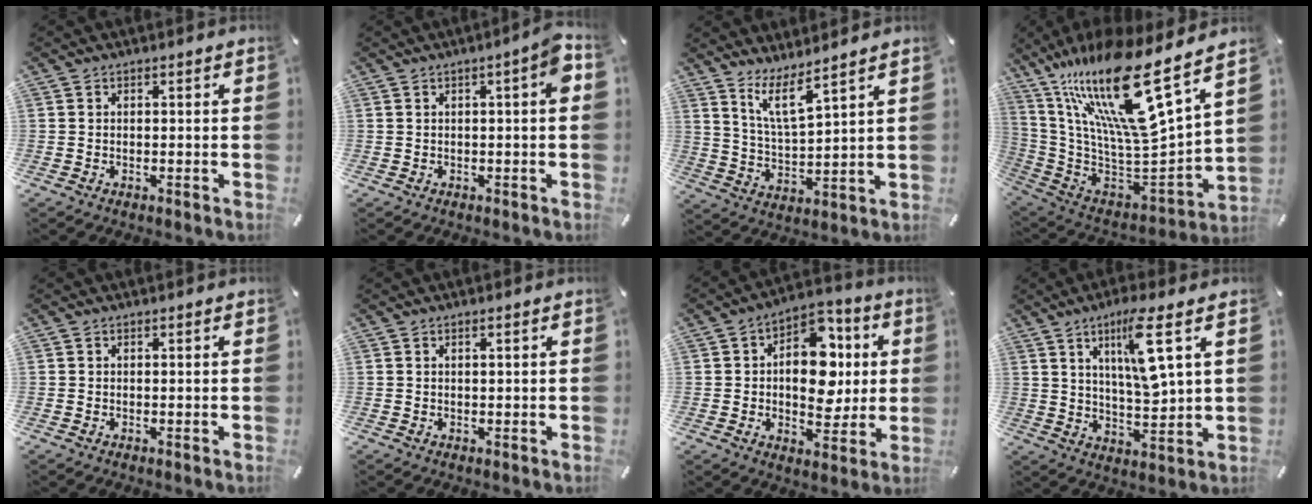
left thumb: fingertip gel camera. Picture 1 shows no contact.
{"total": 5.5, "force": [0.7, 1.1, 5.3], "torque": [-0.072, -0.007, 0.009]}
{"total": 8.6, "force": [6.8, 1.7, 5.1], "torque": [-0.118, -0.028, 0.124]}
{"total": 25.4, "force": [16.1, 5.5, 18.8], "torque": [-0.347, -0.149, 0.255]}
{"total": 0.0}
{"total": 0.7, "force": [0.4, 0.0, 0.6], "torque": [-0.012, -0.001, 0.006]}
{"total": 14.5, "force": [1.8, 10.1, 10.3], "torque": [-0.140, -0.010, 0.033]}
{"total": 11.7, "force": [5.6, 2.5, 9.9], "torque": [-0.170, -0.021, 0.090]}